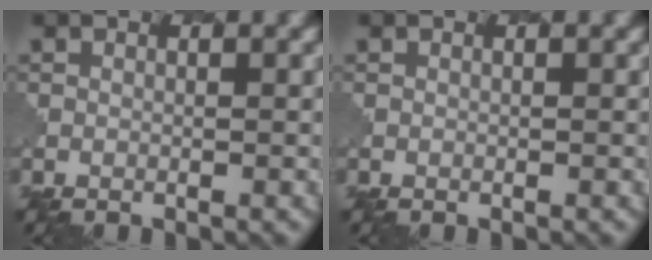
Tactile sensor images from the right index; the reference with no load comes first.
{"total": 0.0}